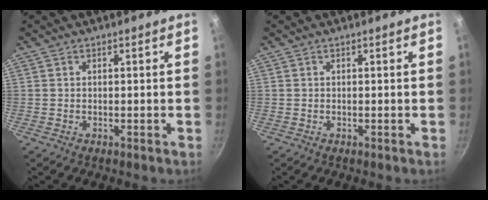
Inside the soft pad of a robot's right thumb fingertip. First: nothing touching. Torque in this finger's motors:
{"motor_torque": [0.00, 0.00, 0.32, -0.19, 0.05]}